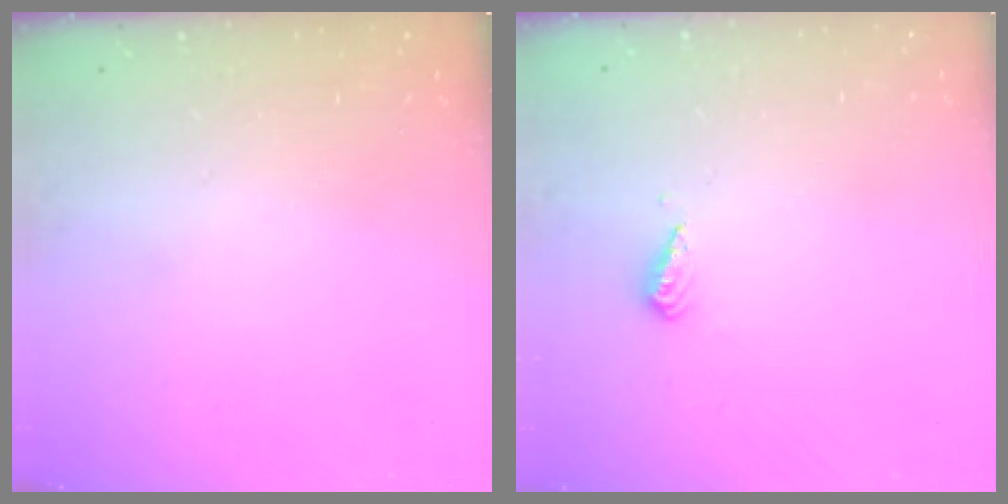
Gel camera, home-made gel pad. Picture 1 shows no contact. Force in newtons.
{"total": 2.8, "press": 2.8, "slide": 0.7}